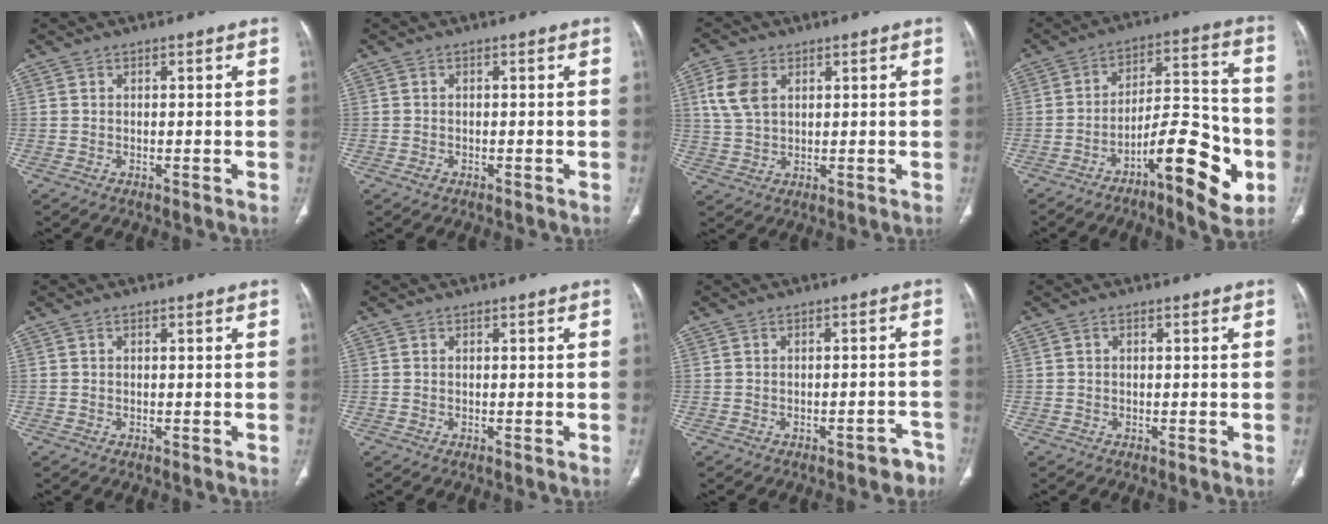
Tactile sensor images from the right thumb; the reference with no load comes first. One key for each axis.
{"total": 0.9, "fx": -0.5, "fy": 0.6, "fz": 0.4, "tx": -0.008, "ty": 0.001, "tz": -0.008}
{"total": 7.1, "fx": 2.4, "fy": 4.8, "fz": 4.6, "tx": -0.095, "ty": 0.001, "tz": 0.051}
{"total": 16.4, "fx": -6.8, "fy": 5.5, "fz": 14.0, "tx": -0.185, "ty": 0.051, "tz": -0.100}
{"total": 0.0}
{"total": 0.0}
{"total": 4.5, "fx": -3.6, "fy": 1.9, "fz": 1.8, "tx": -0.004, "ty": 0.026, "tz": -0.040}
{"total": 0.6, "fx": 0.1, "fy": 0.3, "fz": 0.5, "tx": -0.010, "ty": 0.001, "tz": 0.000}